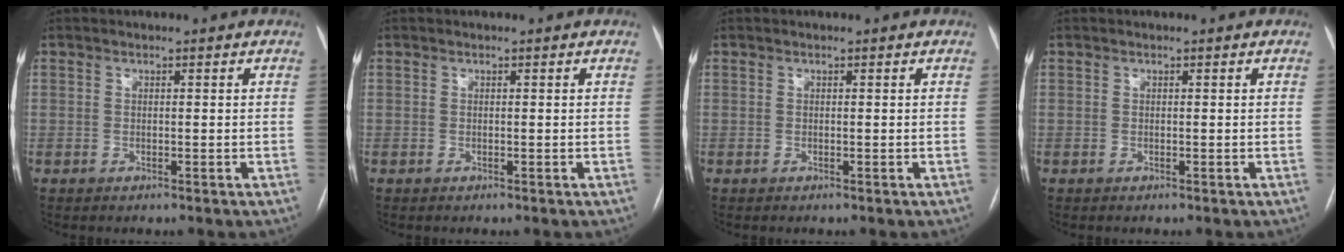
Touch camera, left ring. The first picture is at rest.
{"total": 0.0}
{"total": 0.0}
{"total": 0.0}